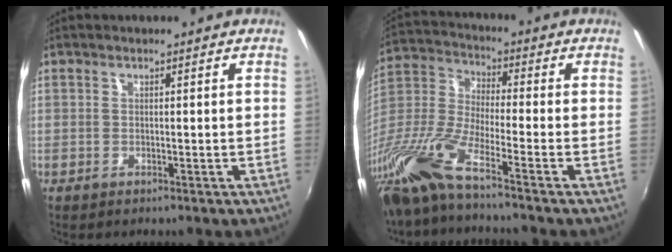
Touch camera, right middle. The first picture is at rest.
{"total": 13.8, "force": [-10.6, -0.3, 8.8], "torque": [-0.180, -0.031, -0.218]}